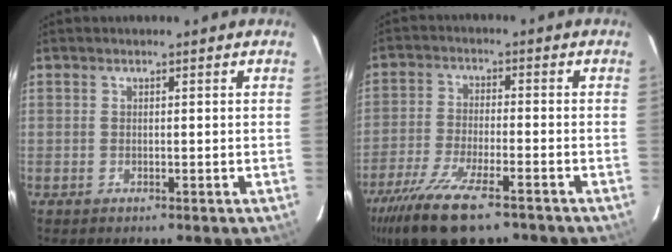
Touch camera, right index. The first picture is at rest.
{"total": 15.0, "force": [-10.6, 4.1, 9.8], "torque": [-0.216, -0.049, -0.193]}